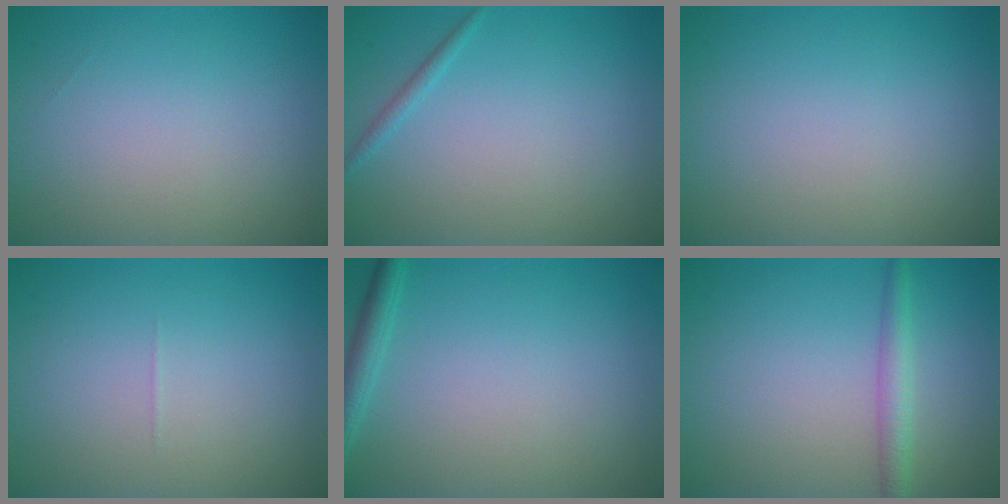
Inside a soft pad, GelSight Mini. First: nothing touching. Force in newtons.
{"total": 0.8, "press": 0.8, "slide": 0.0}
{"total": 0.0}
{"total": 0.0}
{"total": 1.9, "press": 1.9, "slide": 0.1}
{"total": 2.3, "press": 2.3, "slide": 0.1}